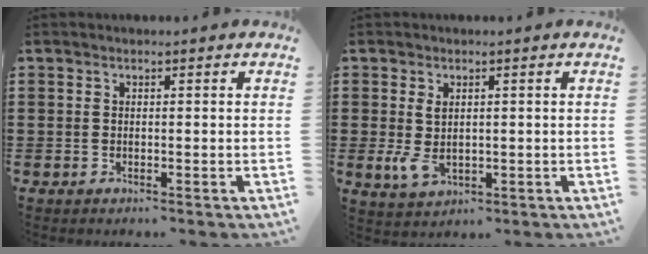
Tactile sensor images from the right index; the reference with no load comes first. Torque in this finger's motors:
{"motor_torque": [0.61, 0.53, 0.14, 0.01]}